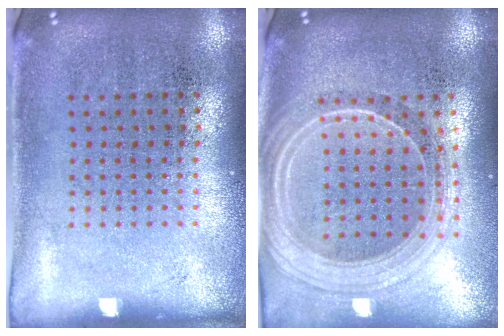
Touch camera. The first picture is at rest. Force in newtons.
{"total": 2.3, "press": 2.0, "slide": 1.2}